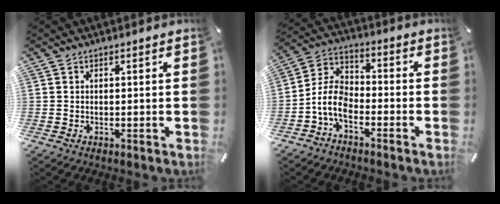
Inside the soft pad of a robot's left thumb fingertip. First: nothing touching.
{"total": 8.7, "force": [-4.4, 5.1, 5.5], "torque": [-0.136, 0.004, -0.089]}